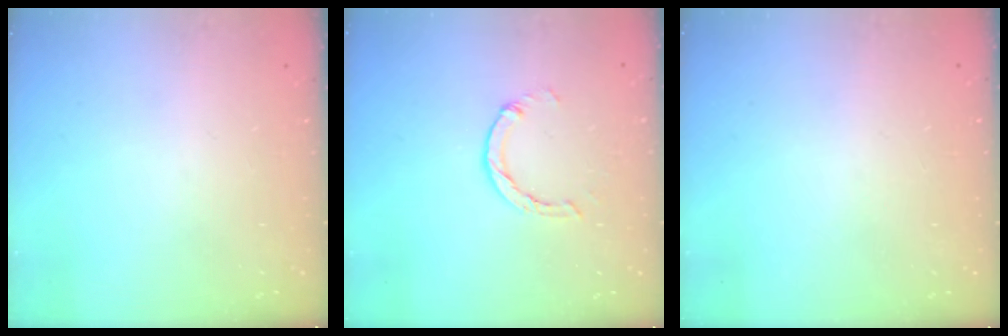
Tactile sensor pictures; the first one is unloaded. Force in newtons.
{"total": 2.9, "press": 2.9, "slide": 0.4}
{"total": 2.2, "press": 2.2, "slide": 0.1}